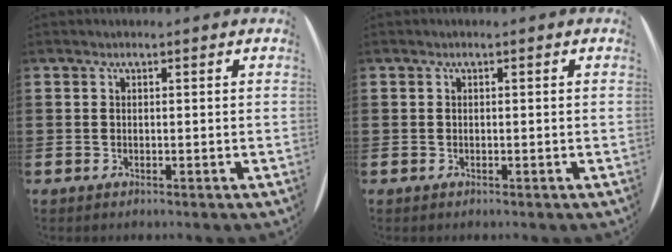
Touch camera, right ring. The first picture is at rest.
{"total": 0.0}